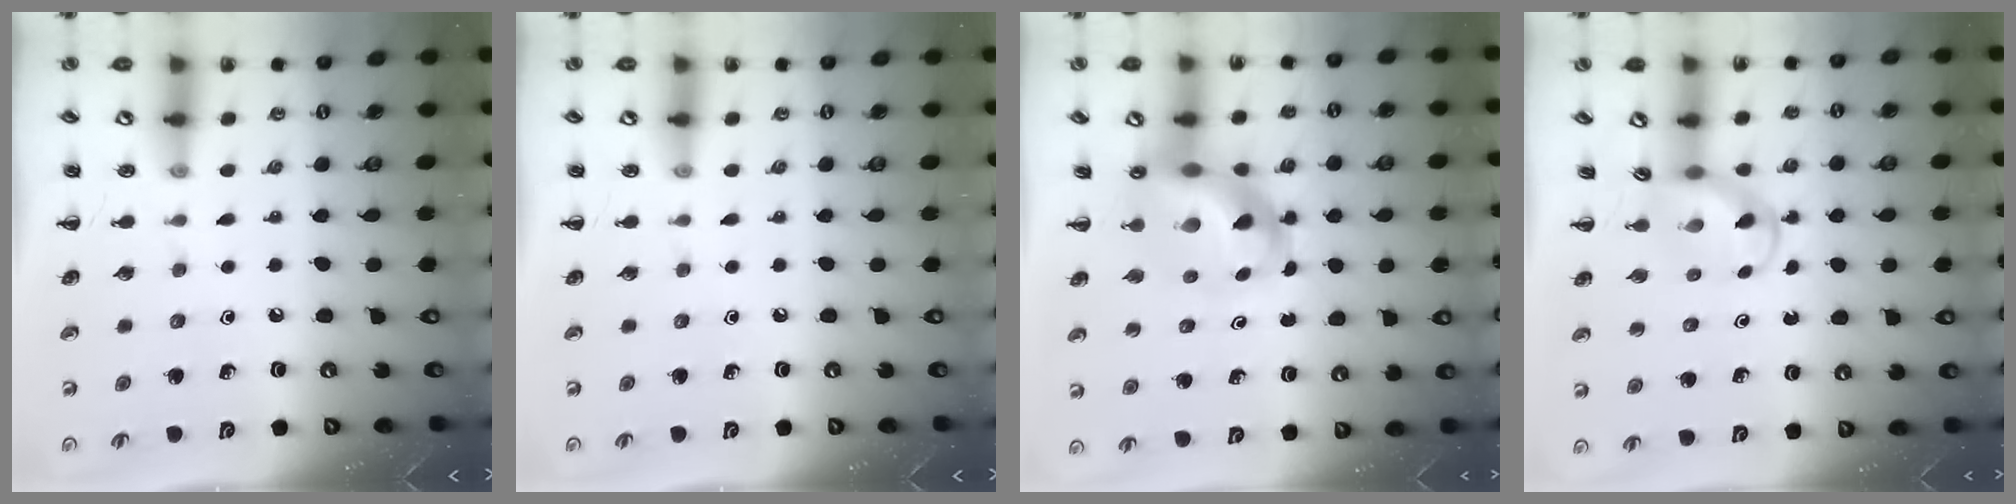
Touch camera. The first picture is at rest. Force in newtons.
{"total": 0.0}
{"total": 10.5, "press": 10.1, "slide": 3.1}
{"total": 4.1, "press": 3.9, "slide": 1.2}